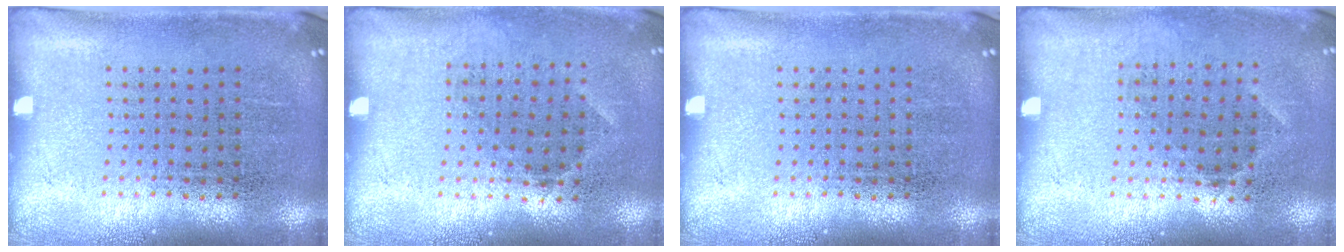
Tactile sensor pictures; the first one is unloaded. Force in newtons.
{"total": 0.8, "press": 0.7, "slide": 0.5}
{"total": 0.0}
{"total": 0.8, "press": 0.7, "slide": 0.5}